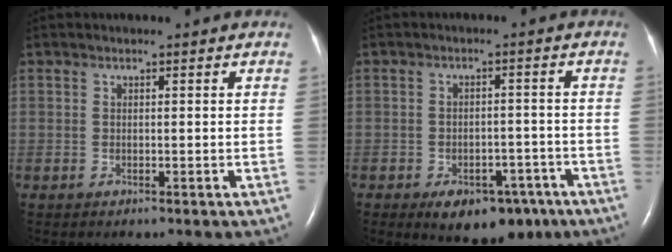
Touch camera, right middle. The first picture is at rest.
{"total": 8.7, "force": [-5.4, 4.8, 4.8], "torque": [-0.057, 0.010, -0.070]}